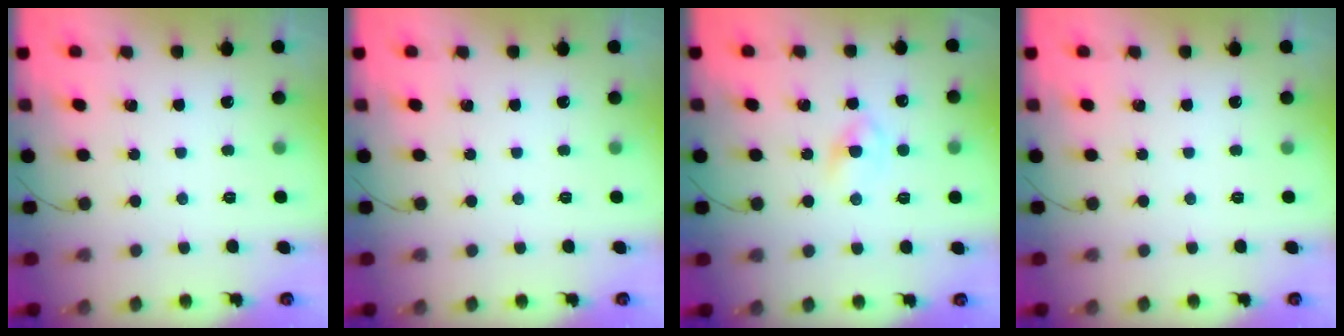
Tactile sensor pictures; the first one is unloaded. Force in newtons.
{"total": 0.0}
{"total": 2.7, "press": 2.5, "slide": 1.1}
{"total": 0.0}